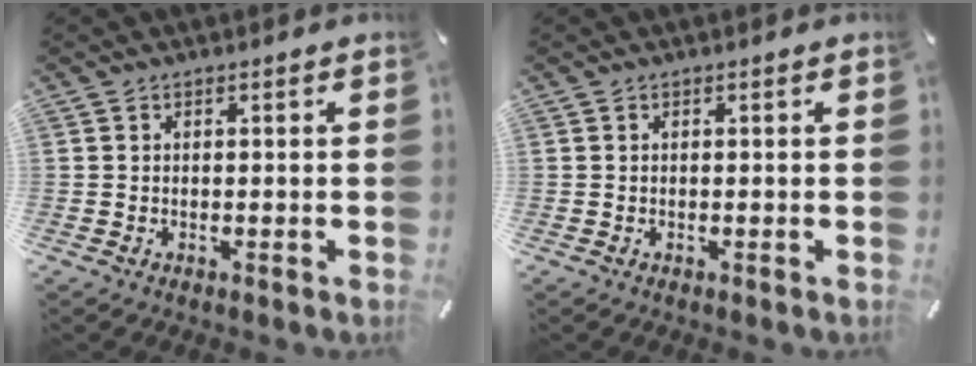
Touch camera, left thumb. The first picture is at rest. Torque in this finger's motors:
{"motor_torque": [0.00, 0.00, -0.03, 0.03, 0.00]}